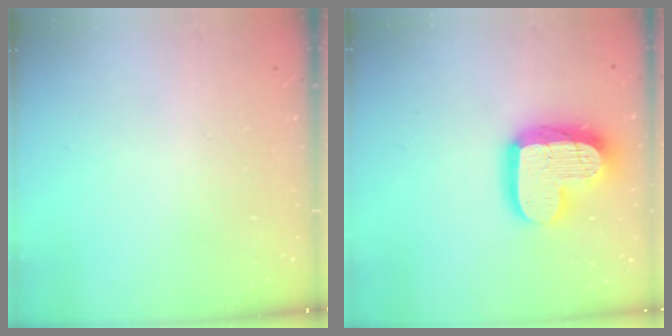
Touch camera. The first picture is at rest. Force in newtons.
{"total": 18.1, "press": 18.0, "slide": 1.5}